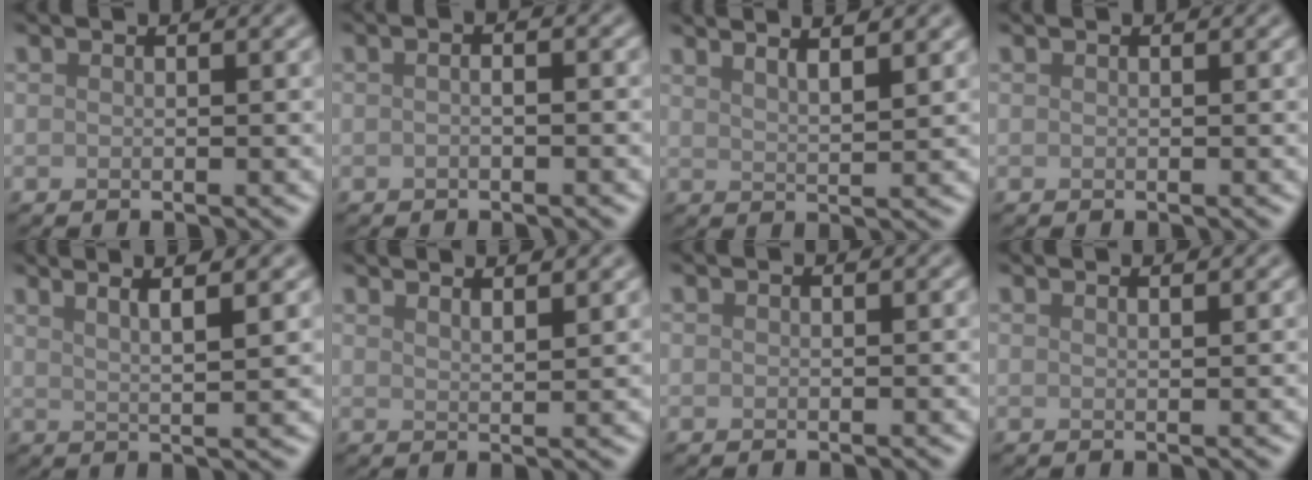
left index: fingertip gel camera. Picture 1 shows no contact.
{"total": 2.2, "force": [0.4, 1.1, 1.9], "torque": [-0.008, 0.007, -0.019]}
{"total": 4.6, "force": [3.3, 1.4, 2.9], "torque": [-0.014, 0.025, 0.020]}
{"total": 0.0}
{"total": 4.6, "force": [2.6, 0.8, 3.7], "torque": [-0.050, 0.013, 0.028]}
{"total": 3.3, "force": [2.7, 1.0, 1.7], "torque": [0.003, 0.013, 0.016]}
{"total": 0.0}
{"total": 1.6, "force": [1.2, 0.5, 0.9], "torque": [-0.001, 0.002, 0.001]}